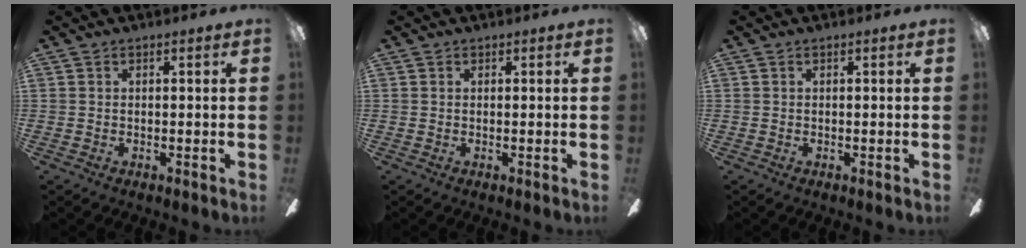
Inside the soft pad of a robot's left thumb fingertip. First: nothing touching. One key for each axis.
{"total": 0.0}
{"total": 0.0}